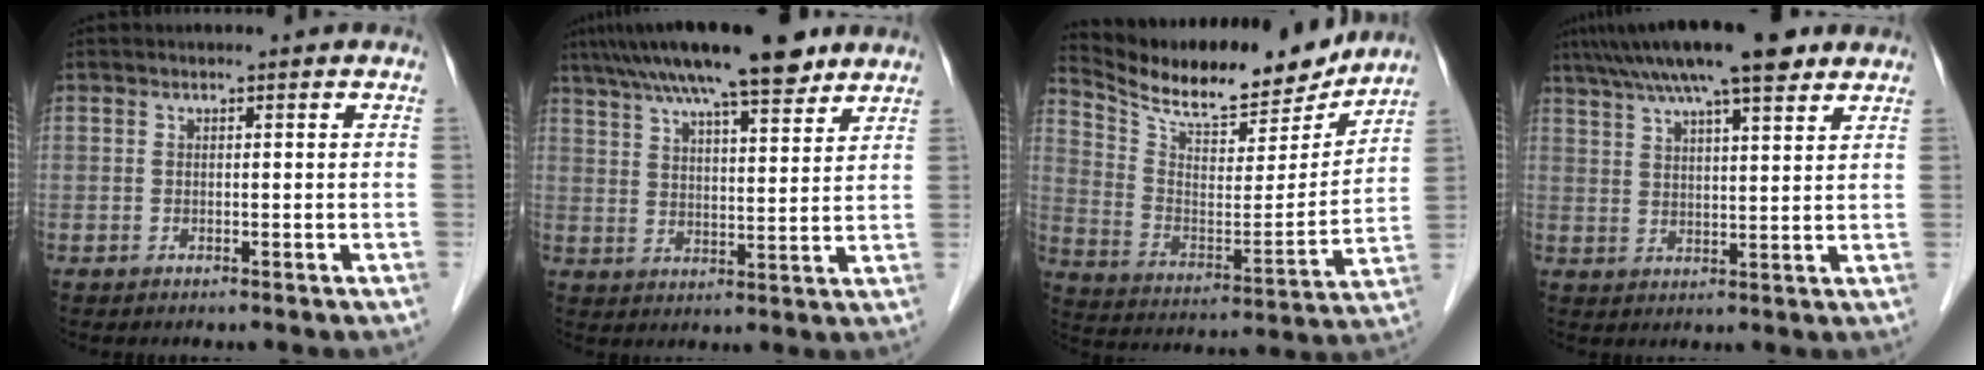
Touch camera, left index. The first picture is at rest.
{"total": 16.6, "force": [12.6, 2.7, 10.4], "torque": [-0.177, 0.031, 0.194]}
{"total": 19.3, "force": [17.6, 4.4, 6.6], "torque": [-0.128, -0.015, 0.278]}
{"total": 14.4, "force": [10.7, 2.2, 9.4], "torque": [-0.160, 0.032, 0.164]}